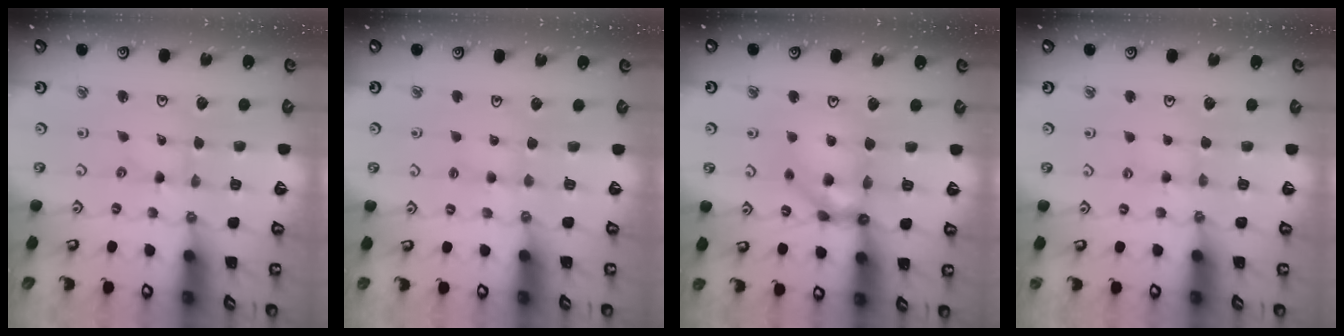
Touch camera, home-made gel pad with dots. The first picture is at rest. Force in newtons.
{"total": 3.1, "press": 3.1, "slide": 0.4}
{"total": 13.3, "press": 13.2, "slide": 1.4}
{"total": 3.1, "press": 3.1, "slide": 0.4}